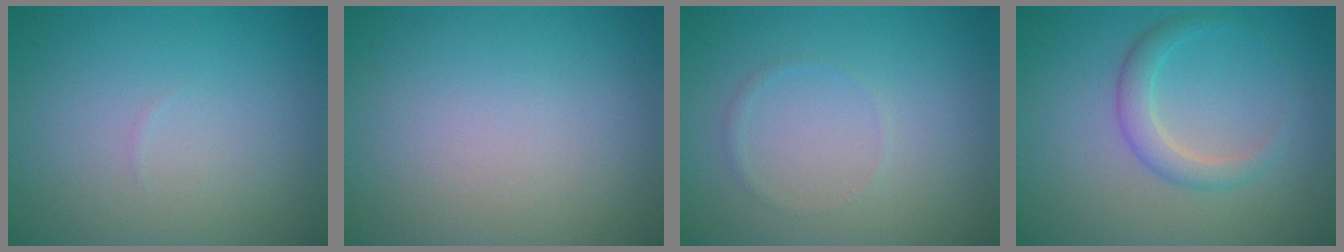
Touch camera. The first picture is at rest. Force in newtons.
{"total": 0.0}
{"total": 0.6, "press": 0.6, "slide": 0.1}
{"total": 2.4, "press": 2.4, "slide": 0.1}